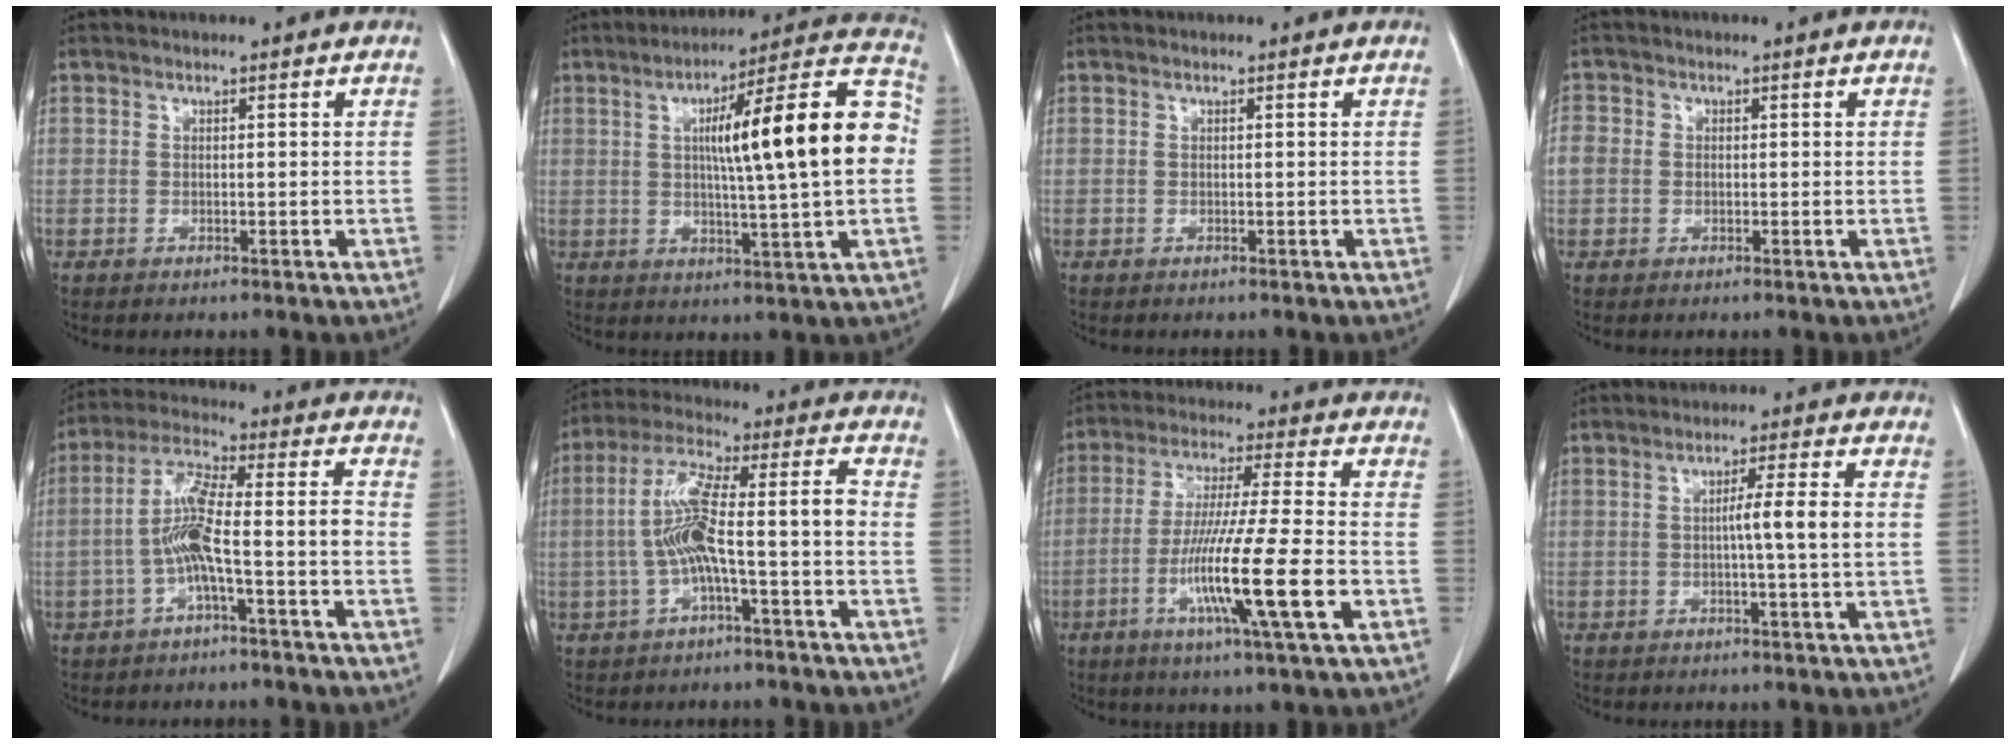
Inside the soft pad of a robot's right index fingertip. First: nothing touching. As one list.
[{"total": 18.7, "force": [1.7, 1.1, 18.6], "torque": [-0.268, 0.028, 0.017]}, {"total": 0.0}, {"total": 4.3, "force": [0.0, 4.0, 1.7], "torque": [-0.052, 0.020, 0.003]}, {"total": 8.8, "force": [-2.6, 0.6, 8.4], "torque": [-0.165, 0.031, -0.047]}, {"total": 10.3, "force": [-2.0, 1.1, 10.1], "torque": [-0.199, 0.036, -0.035]}, {"total": 14.8, "force": [-4.7, -0.6, 14.0], "torque": [-0.263, -0.021, -0.087]}, {"total": 4.9, "force": [-0.2, -0.9, 4.8], "torque": [-0.074, 0.003, -0.004]}]